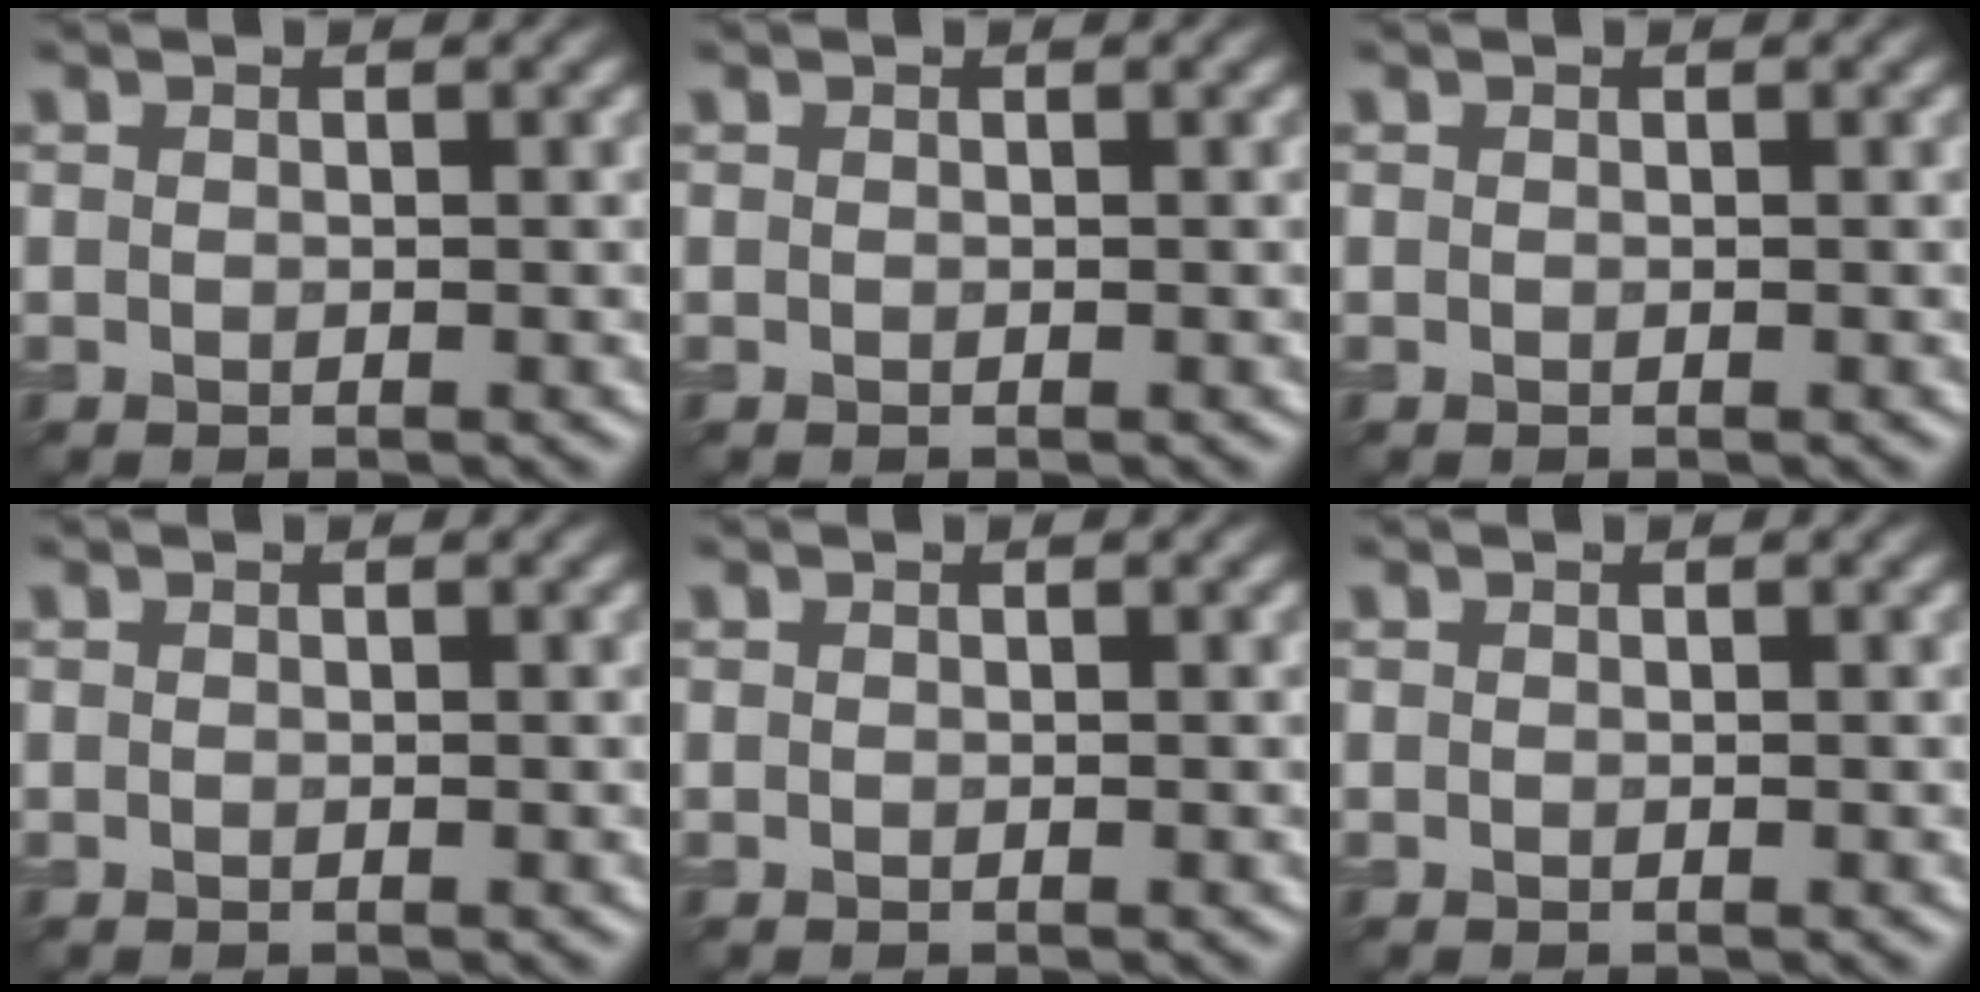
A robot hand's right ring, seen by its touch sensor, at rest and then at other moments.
{"total": 0.0}
{"total": 0.0}
{"total": 0.0}
{"total": 0.0}
{"total": 0.0}